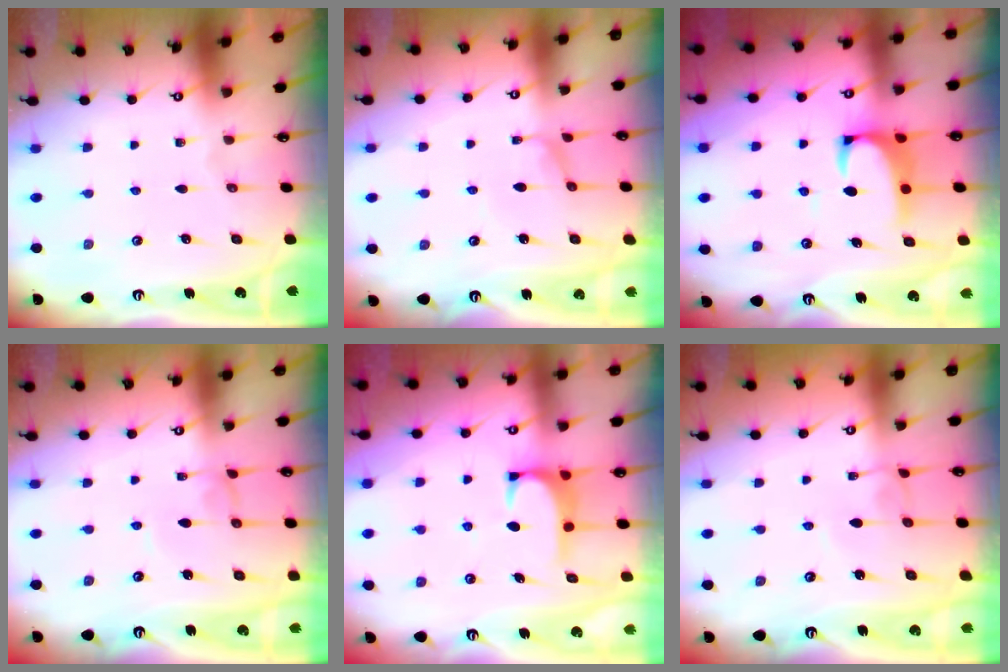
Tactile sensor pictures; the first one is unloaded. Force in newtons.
{"total": 0.6, "press": 0.4, "slide": 0.5}
{"total": 2.4, "press": 2.2, "slide": 0.9}
{"total": 0.6, "press": 0.5, "slide": 0.3}
{"total": 1.7, "press": 1.5, "slide": 0.8}
{"total": 1.1, "press": 1.0, "slide": 0.3}